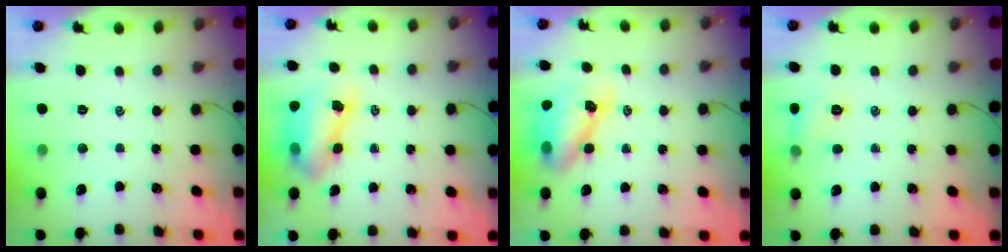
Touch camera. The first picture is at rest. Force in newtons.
{"total": 8.8, "press": 8.5, "slide": 2.2}
{"total": 8.9, "press": 8.7, "slide": 1.8}
{"total": 6.3, "press": 6.0, "slide": 1.9}